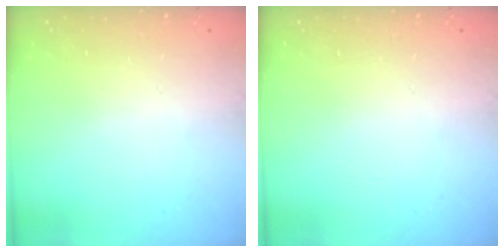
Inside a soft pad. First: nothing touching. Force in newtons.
{"total": 0.0}